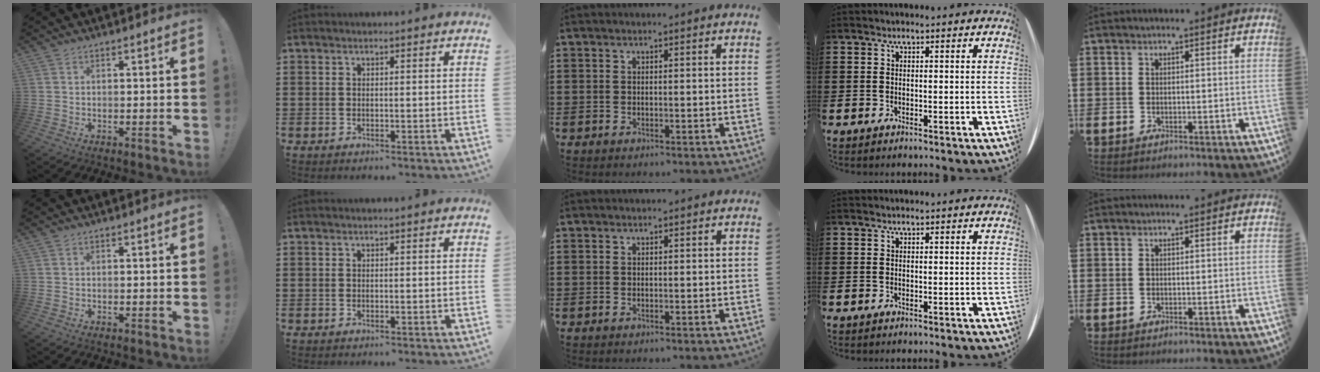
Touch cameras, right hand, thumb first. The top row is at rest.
{}